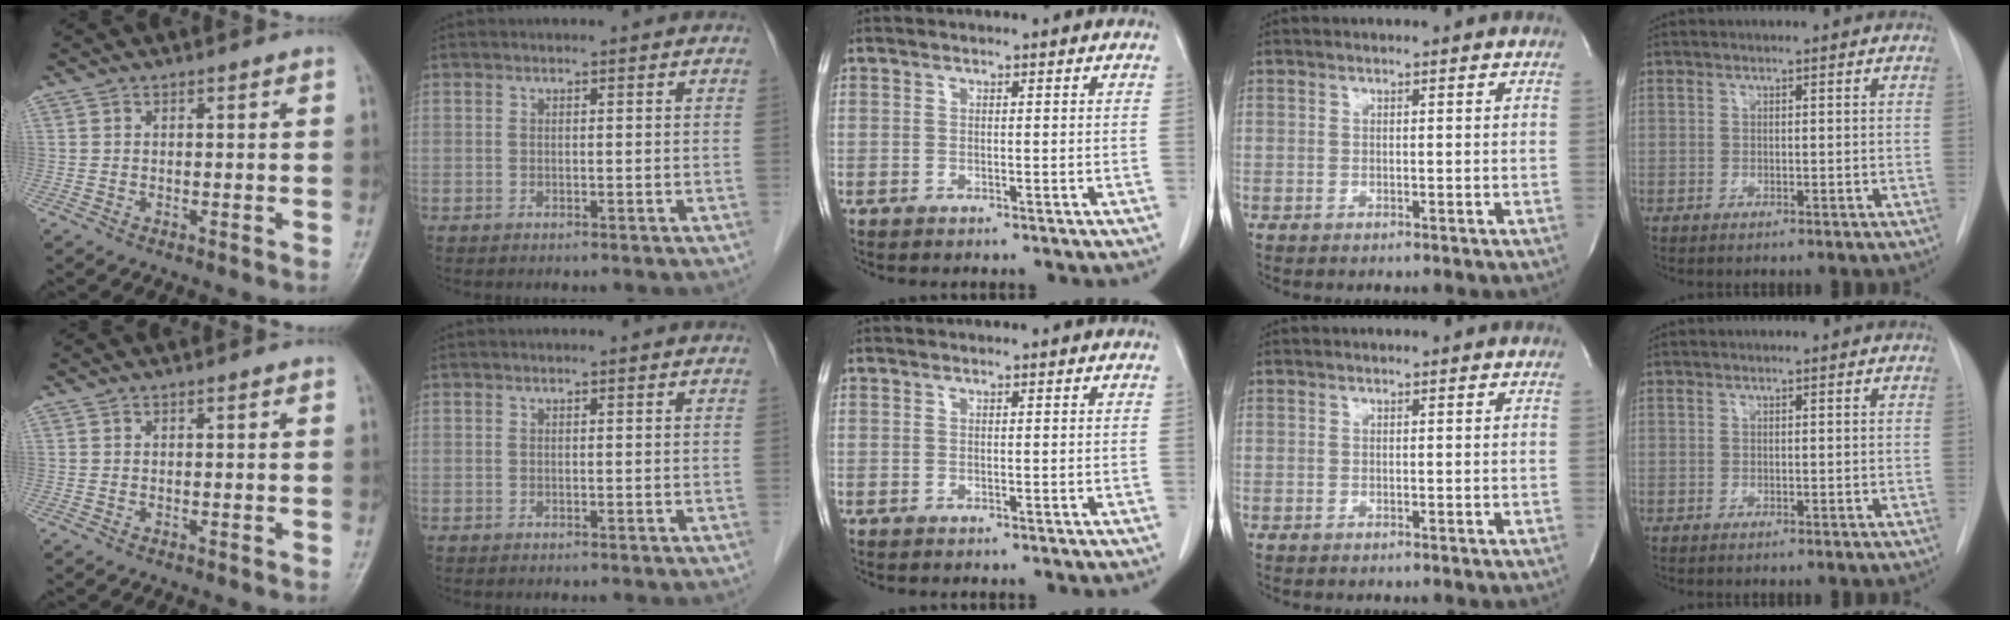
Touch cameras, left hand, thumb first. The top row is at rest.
{}